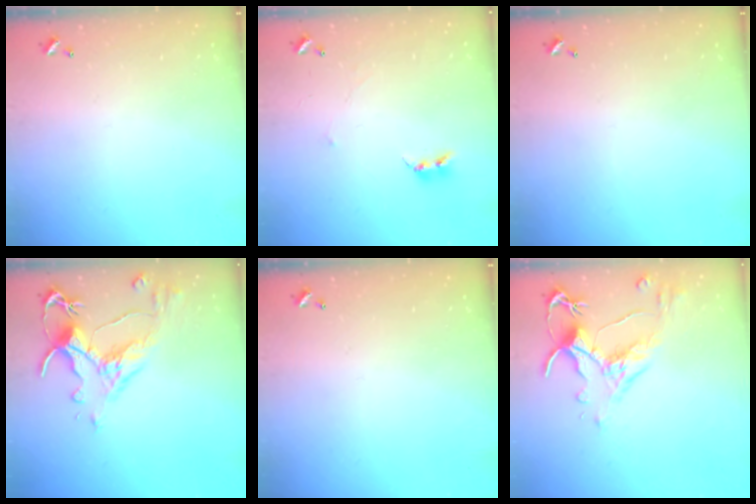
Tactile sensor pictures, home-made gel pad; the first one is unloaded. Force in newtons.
{"total": 2.4, "press": 2.4, "slide": 0.4}
{"total": 0.0}
{"total": 6.2, "press": 6.0, "slide": 1.6}
{"total": 0.0}
{"total": 2.6, "press": 2.2, "slide": 1.3}